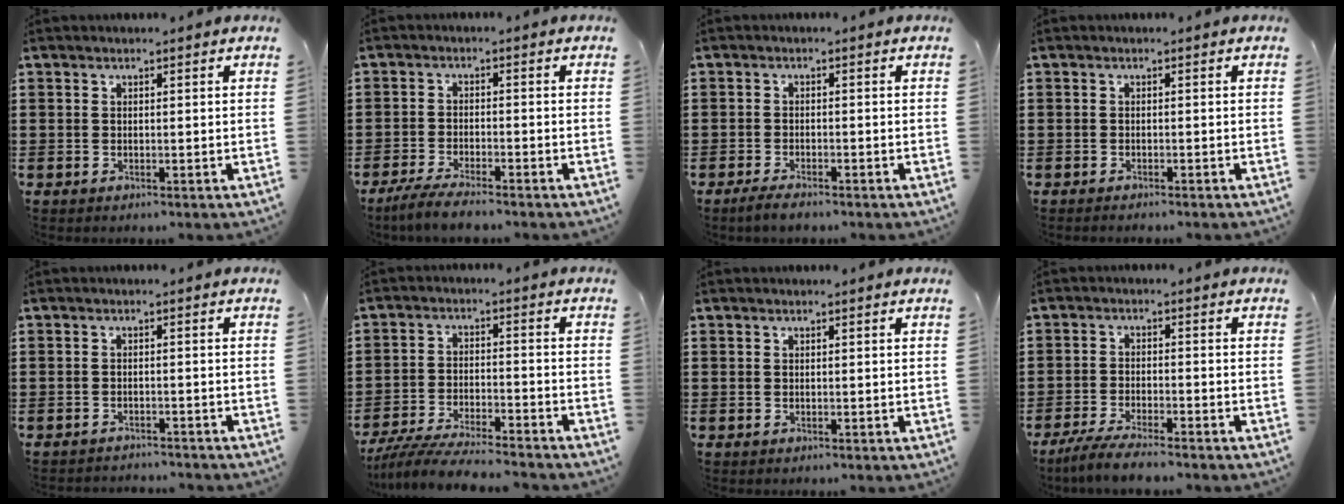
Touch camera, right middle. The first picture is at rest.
{"total": 3.8, "force": [-3.5, 0.2, 1.6], "torque": [-0.040, -0.007, -0.070]}
{"total": 2.0, "force": [-1.7, 0.3, 1.1], "torque": [-0.027, 0.000, -0.033]}
{"total": 0.7, "force": [-0.6, 0.0, 0.0], "torque": [-0.003, -0.001, -0.013]}
{"total": 1.7, "force": [-1.7, 0.1, 0.0], "torque": [-0.007, 0.000, -0.036]}
{"total": 6.6, "force": [-6.3, 0.3, 2.0], "torque": [-0.046, -0.004, -0.123]}
{"total": 0.0}
{"total": 4.3, "force": [-3.8, 0.1, 1.9], "torque": [-0.046, -0.011, -0.076]}